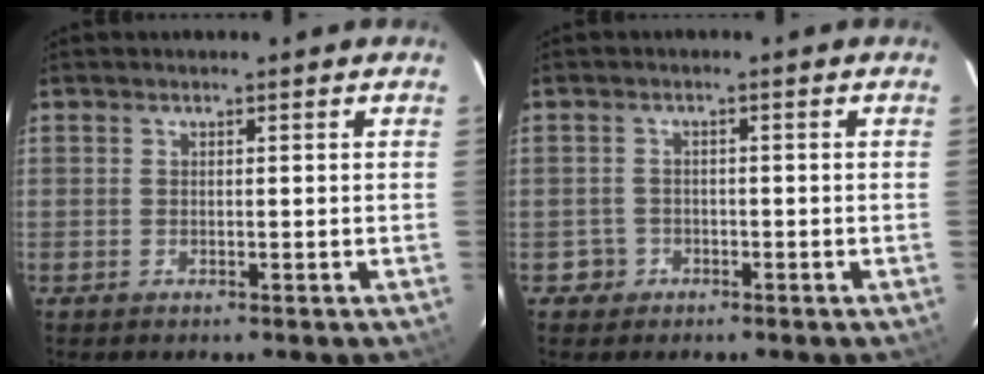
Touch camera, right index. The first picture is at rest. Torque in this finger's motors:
{"motor_torque": [-0.32, 0.02, -0.25, -0.21]}